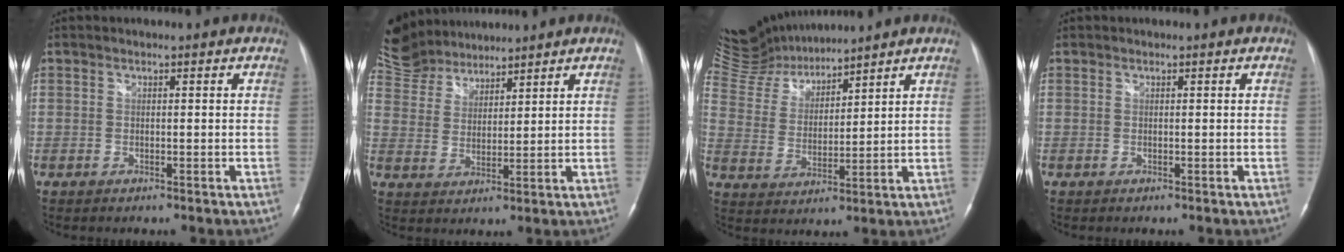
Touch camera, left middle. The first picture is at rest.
{"total": 10.4, "force": [9.7, 3.4, 1.4], "torque": [-0.042, 0.023, 0.199]}
{"total": 9.9, "force": [9.8, 0.8, 0.9], "torque": [-0.042, 0.012, 0.208]}
{"total": 0.0}